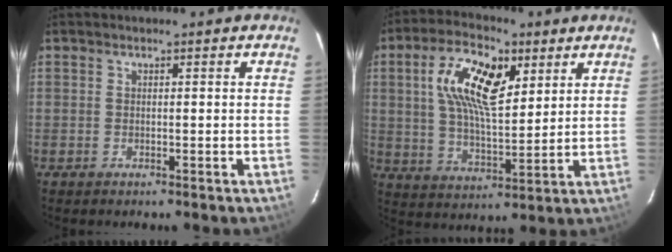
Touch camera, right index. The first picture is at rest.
{"total": 14.4, "force": [5.3, 6.7, 11.6], "torque": [-0.218, 0.019, 0.096]}